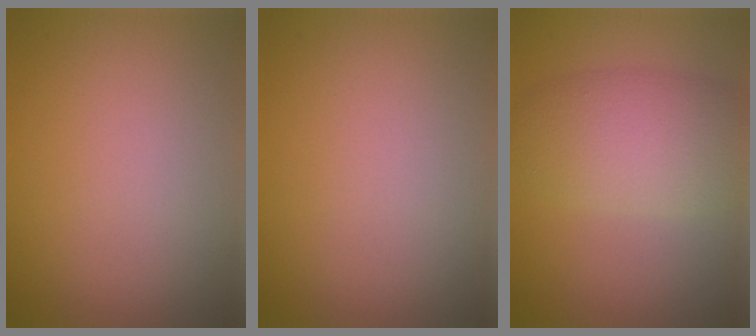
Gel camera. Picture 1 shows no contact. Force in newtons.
{"total": 0.0}
{"total": 6.2, "press": 6.2, "slide": 0.0}